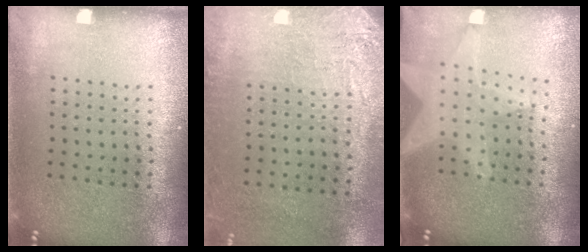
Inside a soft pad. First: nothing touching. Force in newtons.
{"total": 2.9, "press": 2.4, "slide": 1.6}
{"total": 1.8, "press": 1.6, "slide": 0.8}